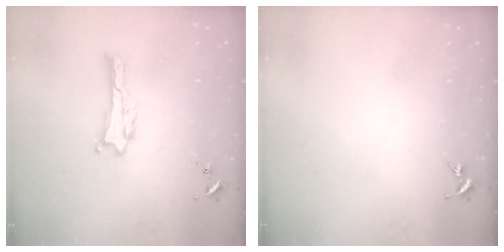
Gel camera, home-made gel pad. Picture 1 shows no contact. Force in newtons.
{"total": 0.0}